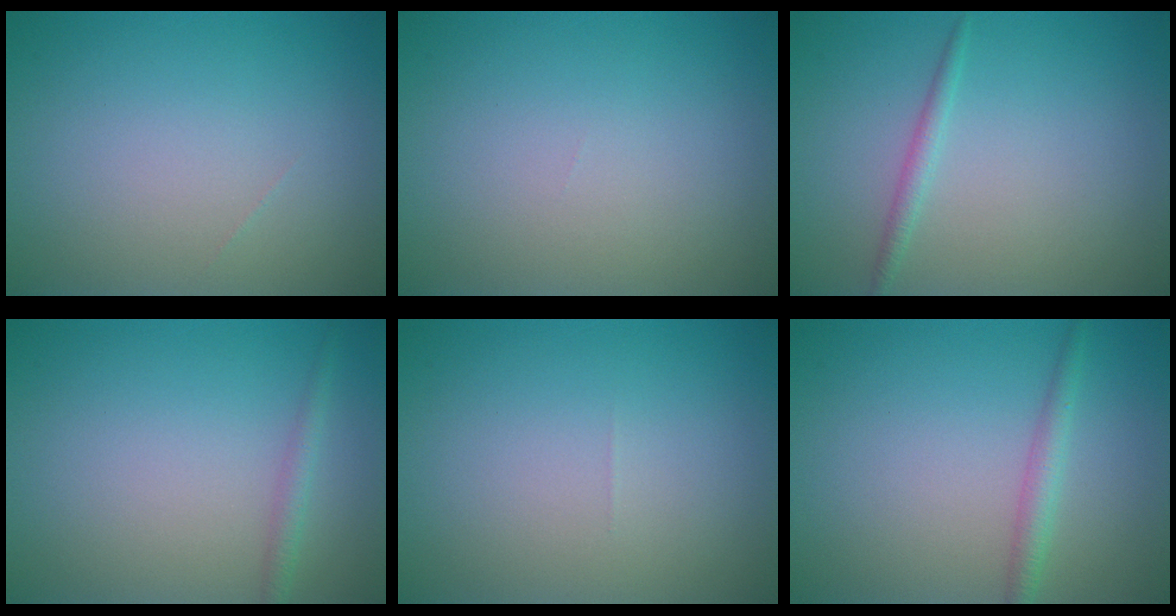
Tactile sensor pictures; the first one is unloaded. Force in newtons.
{"total": 0.0}
{"total": 1.2, "press": 1.2, "slide": 0.1}
{"total": 1.3, "press": 1.3, "slide": 0.1}
{"total": 0.0}
{"total": 1.9, "press": 1.9, "slide": 0.0}